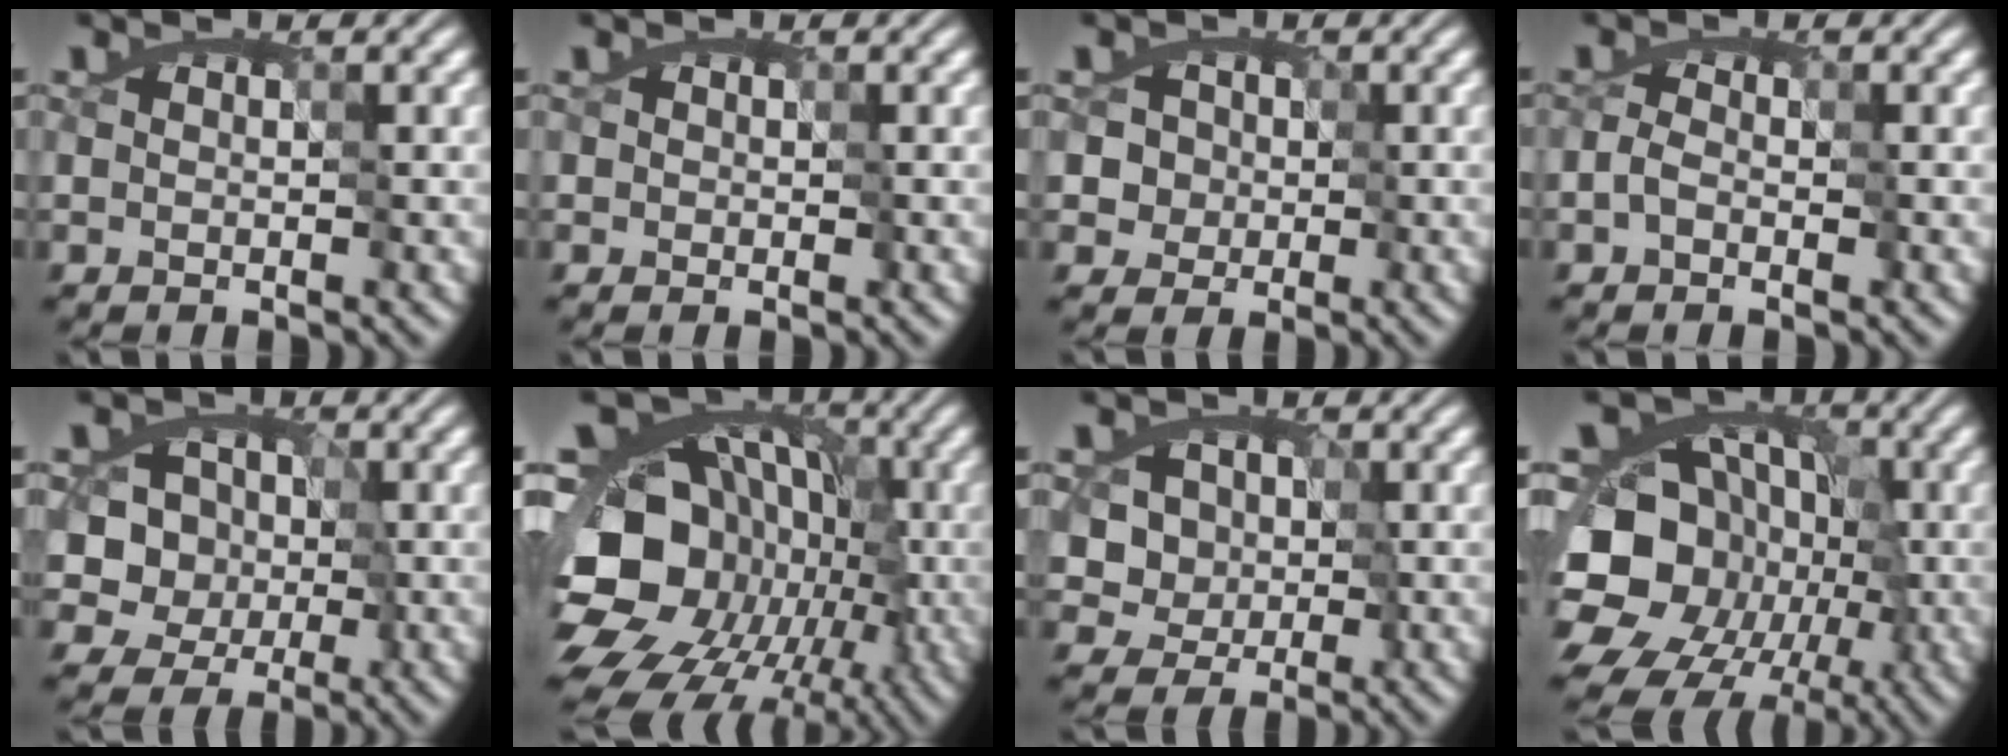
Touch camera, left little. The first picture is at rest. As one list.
[{"total": 0.6, "force": [0.1, 0.5, 0.0], "torque": [-0.006, 0.003, 0.008]}, {"total": 3.3, "force": [-0.1, 3.2, 0.9], "torque": [-0.006, 0.008, -0.003]}, {"total": 2.1, "force": [-1.6, 1.2, 0.8], "torque": [-0.014, 0.002, -0.028]}, {"total": 7.3, "force": [-1.3, 6.5, 3.0], "torque": [-0.036, 0.025, -0.052]}, {"total": 18.4, "force": [-6.1, 15.4, 8.0], "torque": [-0.156, 0.002, -0.121]}, {"total": 6.3, "force": [-0.2, 5.6, 2.9], "torque": [-0.025, 0.013, -0.021]}, {"total": 17.8, "force": [-6.8, 15.2, 6.3], "torque": [-0.122, -0.010, -0.135]}]